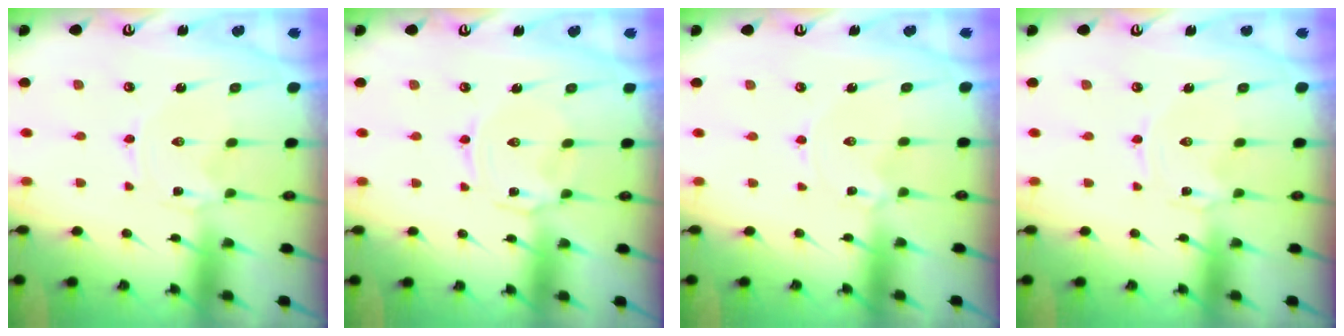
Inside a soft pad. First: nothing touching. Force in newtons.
{"total": 2.0, "press": 2.0, "slide": 0.5}
{"total": 1.7, "press": 1.6, "slide": 0.1}
{"total": 0.5, "press": 0.5, "slide": 0.1}